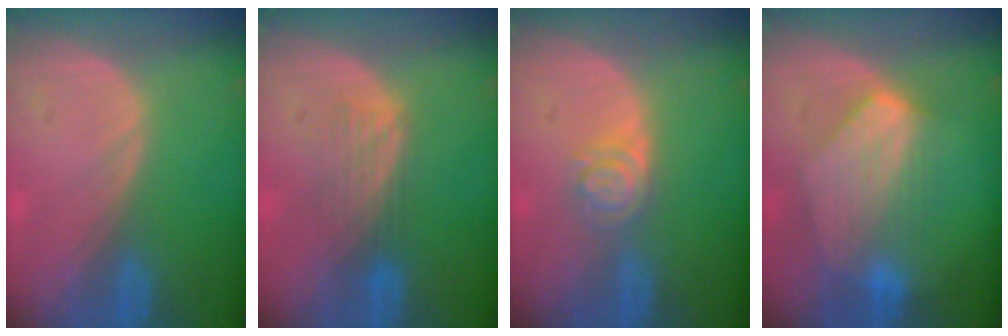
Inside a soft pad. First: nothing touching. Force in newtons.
{"total": 4.5, "press": 3.9, "slide": 2.4}
{"total": 4.0, "press": 3.6, "slide": 1.7}
{"total": 7.9, "press": 7.6, "slide": 2.2}